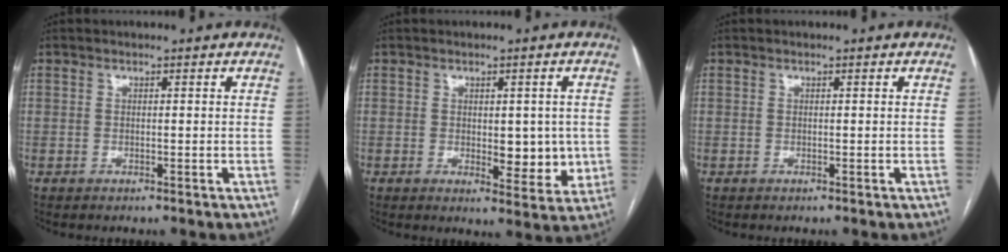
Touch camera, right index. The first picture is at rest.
{"total": 6.5, "force": [-0.1, 3.3, 5.6], "torque": [-0.056, -0.003, 0.010]}
{"total": 0.0}